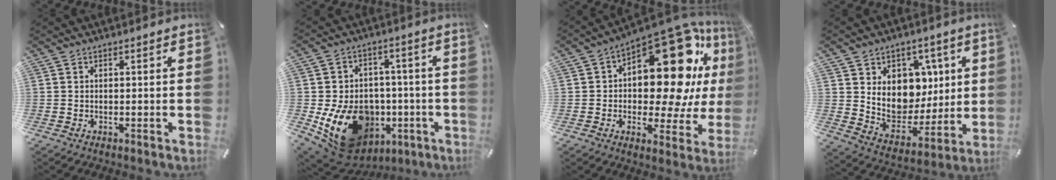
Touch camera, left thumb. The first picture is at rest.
{"total": 17.4, "force": [-4.4, 13.9, 9.4], "torque": [-0.175, 0.012, -0.057]}
{"total": 22.2, "force": [7.6, 11.1, 17.6], "torque": [-0.233, -0.069, 0.125]}
{"total": 12.5, "force": [3.8, 11.1, 4.4], "torque": [-0.060, -0.039, 0.084]}